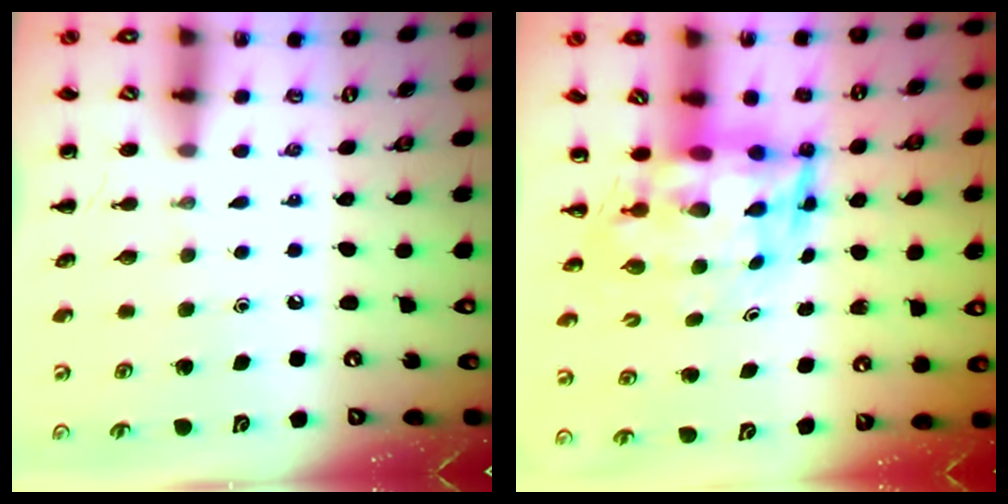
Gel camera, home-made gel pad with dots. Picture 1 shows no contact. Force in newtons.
{"total": 5.3, "press": 5.0, "slide": 1.8}